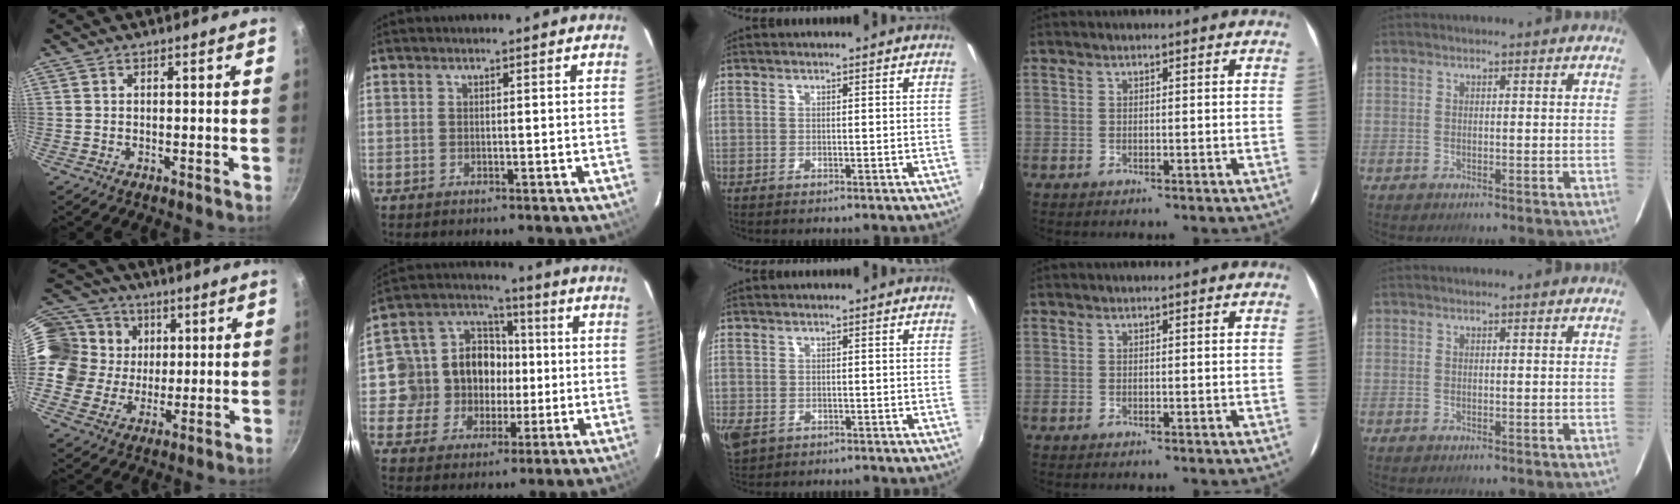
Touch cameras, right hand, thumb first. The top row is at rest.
{"thumb": {"total": 19.2, "force": [4.3, 16.6, 8.5], "torque": [-0.174, 0.013, 0.074]}, "index": {"total": 13.9, "force": [-0.7, 12.8, 5.2], "torque": [-0.125, 0.043, -0.011]}, "middle": {"total": 5.3, "force": [-2.3, 3.5, 3.4], "torque": [-0.074, -0.020, -0.036]}}